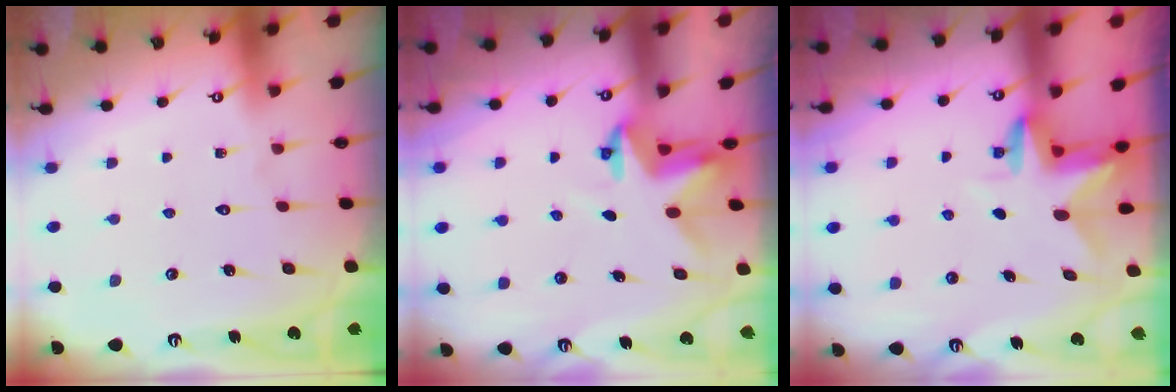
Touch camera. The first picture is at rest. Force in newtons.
{"total": 3.4, "press": 3.4, "slide": 0.3}
{"total": 3.3, "press": 3.3, "slide": 0.3}